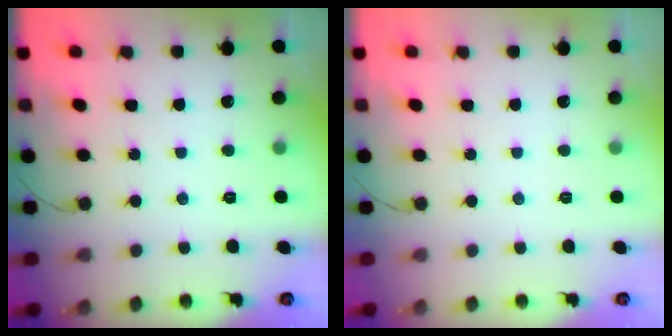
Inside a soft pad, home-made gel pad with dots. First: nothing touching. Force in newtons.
{"total": 0.0}